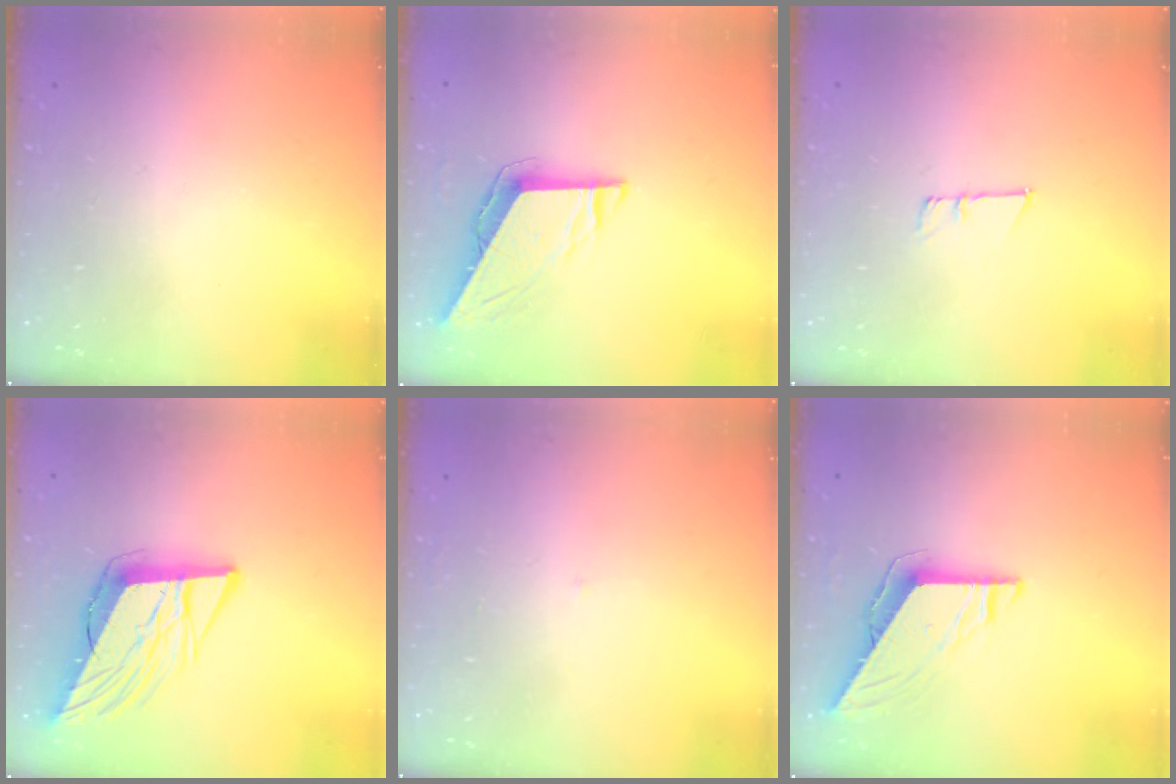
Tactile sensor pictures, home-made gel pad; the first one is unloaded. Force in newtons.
{"total": 7.5, "press": 7.5, "slide": 0.3}
{"total": 5.4, "press": 5.2, "slide": 1.3}
{"total": 13.0, "press": 12.4, "slide": 4.0}
{"total": 2.0, "press": 2.0, "slide": 0.1}
{"total": 7.7, "press": 7.6, "slide": 0.6}